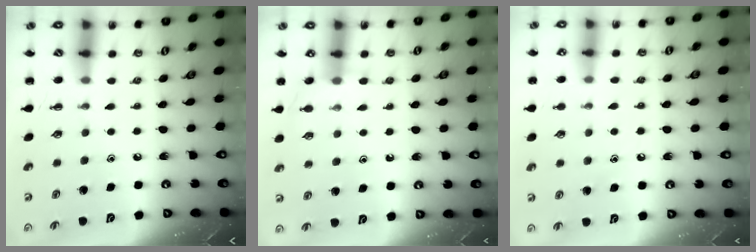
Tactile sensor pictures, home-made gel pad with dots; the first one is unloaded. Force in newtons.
{"total": 7.1, "press": 7.0, "slide": 1.4}
{"total": 7.6, "press": 7.3, "slide": 2.3}